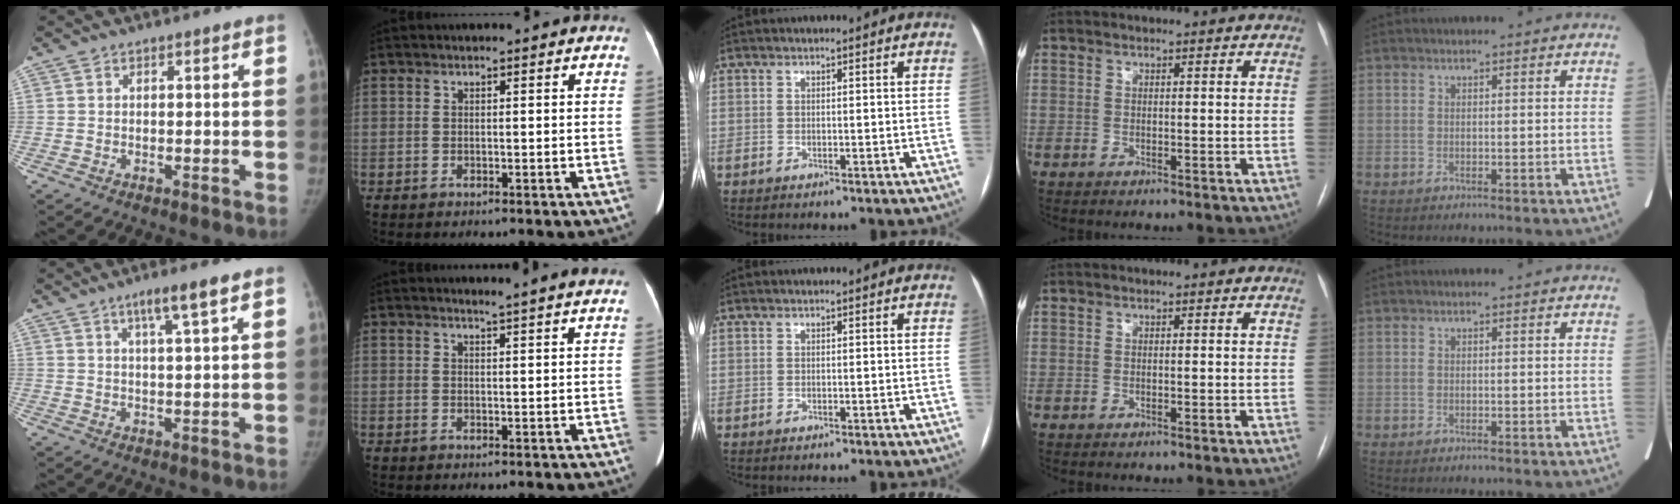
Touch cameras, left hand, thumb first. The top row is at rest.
{"thumb": {"total": 5.5, "force": [3.2, 0.1, 4.5], "torque": [-0.080, -0.011, 0.057]}, "index": {"total": 4.8, "force": [4.4, -0.8, 1.8], "torque": [-0.027, 0.001, 0.043]}}